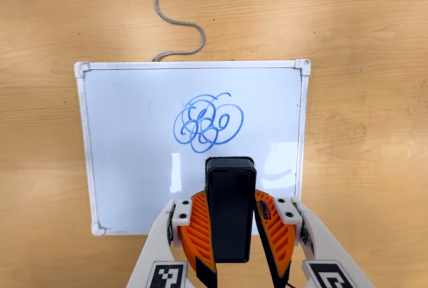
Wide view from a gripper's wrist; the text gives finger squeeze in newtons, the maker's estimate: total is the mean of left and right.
{"total": 7.9, "left": 6.9, "right": 8.8}